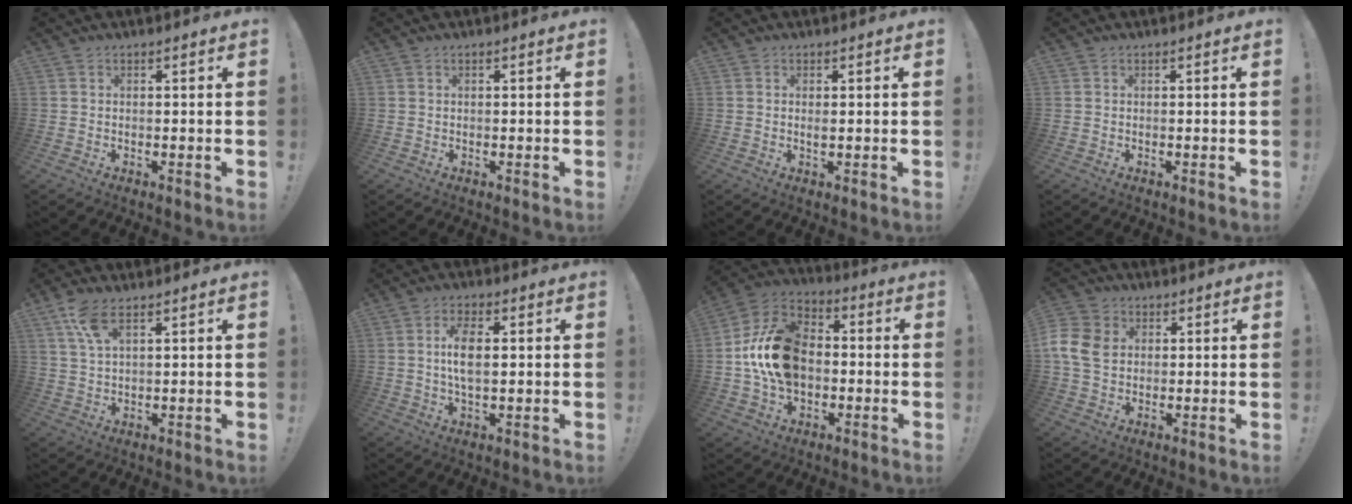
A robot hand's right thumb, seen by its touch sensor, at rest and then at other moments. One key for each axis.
{"total": 0.0}
{"total": 1.0, "fx": 0.3, "fy": 0.4, "fz": 0.9, "tx": -0.002, "ty": -0.005, "tz": 0.002}
{"total": 0.0}
{"total": 6.8, "fx": 3.9, "fy": 2.1, "fz": 5.2, "tx": -0.105, "ty": -0.010, "tz": 0.072}
{"total": 7.6, "fx": 1.2, "fy": 3.5, "fz": 6.6, "tx": -0.115, "ty": -0.005, "tz": 0.014}
{"total": 19.3, "fx": -0.6, "fy": 13.8, "fz": 13.5, "tx": -0.234, "ty": 0.032, "tz": -0.001}
{"total": 9.8, "fx": 1.1, "fy": 7.8, "fz": 5.8, "tx": -0.122, "ty": 0.002, "tz": 0.024}